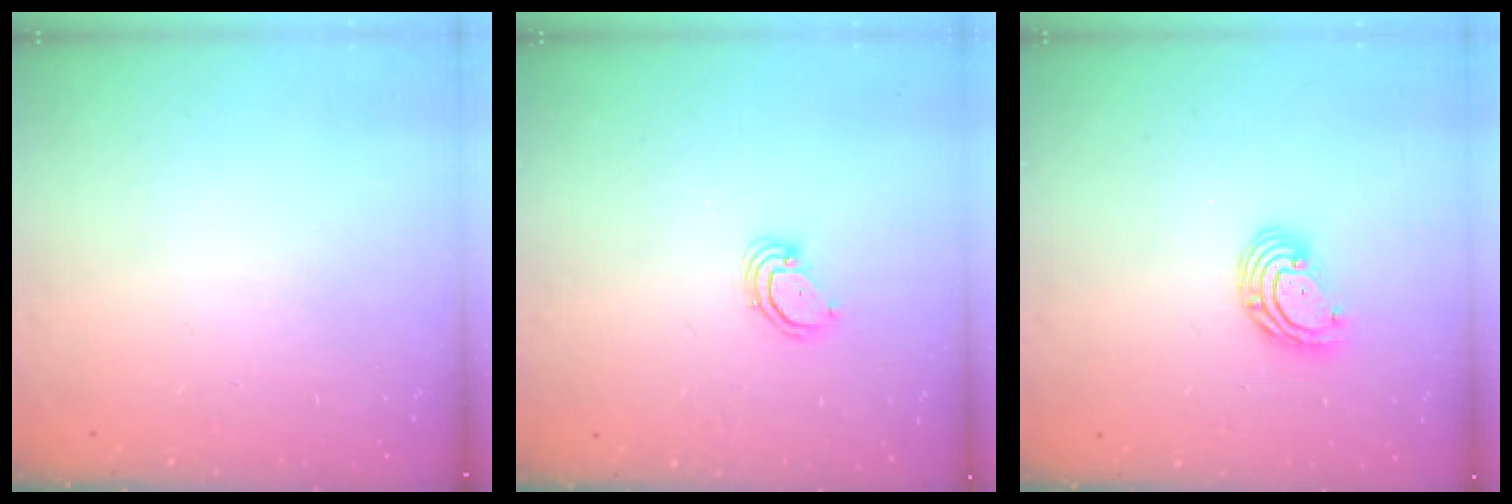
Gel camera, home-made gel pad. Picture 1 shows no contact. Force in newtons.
{"total": 3.8, "press": 3.8, "slide": 0.3}
{"total": 7.2, "press": 7.1, "slide": 1.6}